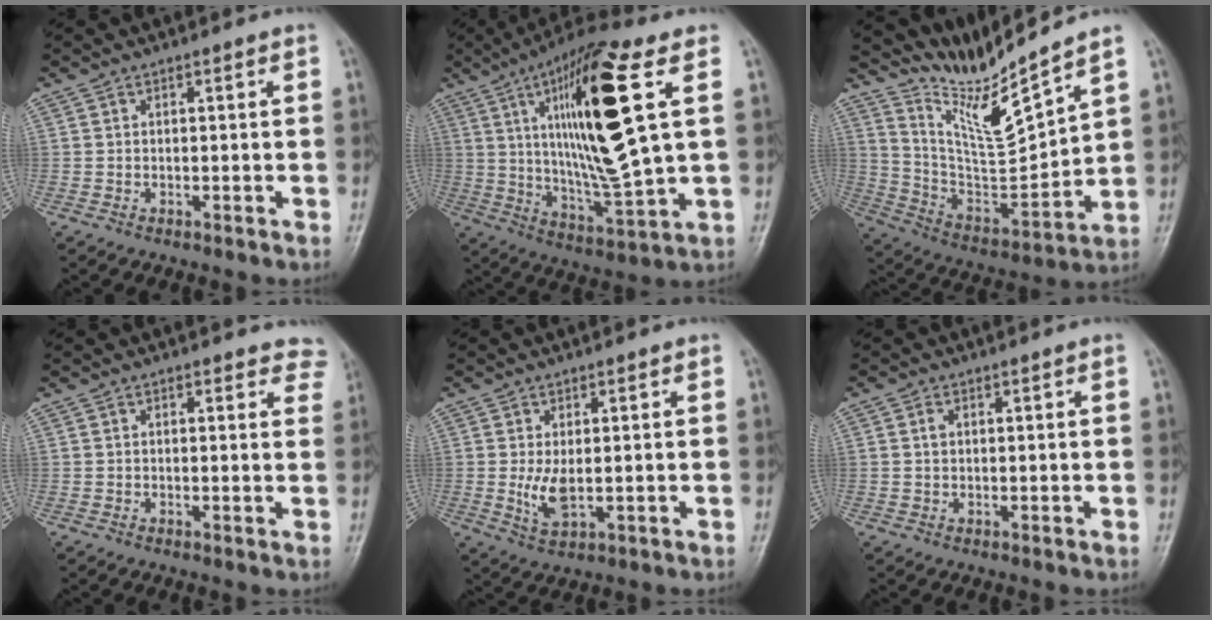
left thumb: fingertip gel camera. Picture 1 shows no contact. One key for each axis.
{"total": 21.0, "fx": 6.0, "fy": 3.6, "fz": 19.8, "tx": -0.356, "ty": -0.027, "tz": 0.104}
{"total": 12.8, "fx": 11.6, "fy": -1.4, "fz": 5.3, "tx": -0.090, "ty": -0.083, "tz": 0.234}
{"total": 4.2, "fx": 3.8, "fy": 1.7, "fz": 0.7, "tx": 0.033, "ty": -0.015, "tz": 0.018}
{"total": 4.5, "fx": 0.1, "fy": 2.1, "fz": 4.0, "tx": -0.075, "ty": -0.014, "tz": 0.009}
{"total": 1.3, "fx": 0.4, "fy": 0.7, "fz": 0.9, "tx": -0.019, "ty": 0.003, "tz": 0.009}